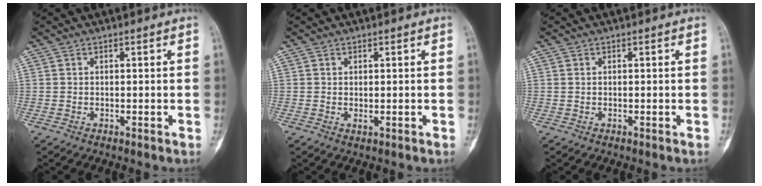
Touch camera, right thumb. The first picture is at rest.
{"total": 0.8, "force": [0.0, 0.4, 0.7], "torque": [-0.015, -0.004, 0.003]}
{"total": 0.0}